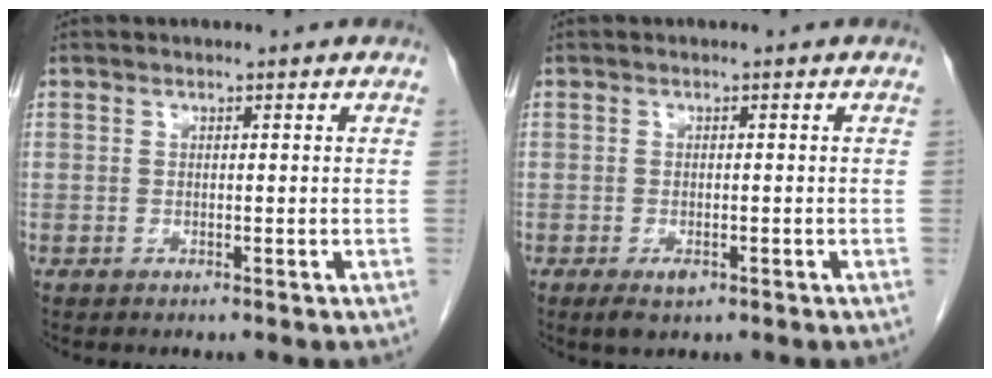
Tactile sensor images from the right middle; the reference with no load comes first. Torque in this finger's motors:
{"motor_torque": [0.42, -0.02, 0.11, 0.00]}